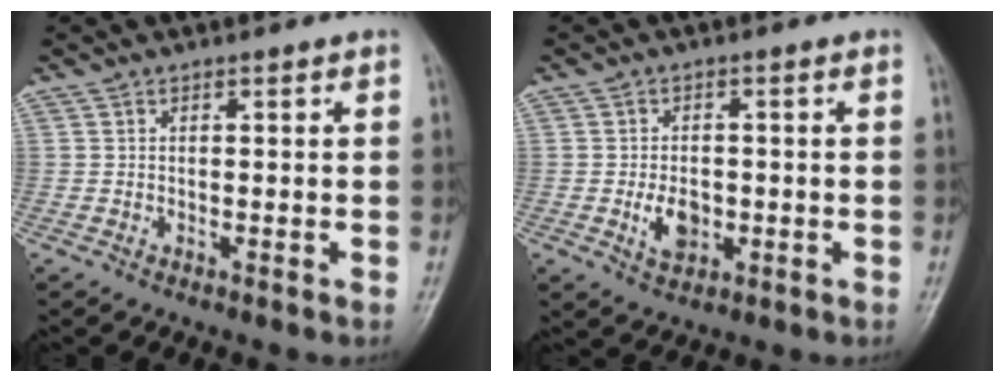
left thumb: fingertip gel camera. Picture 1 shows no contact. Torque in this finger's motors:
{"motor_torque": [0.54, 0.59, 0.67, -0.08, 0.01]}